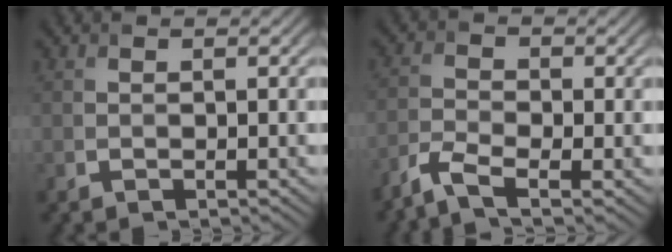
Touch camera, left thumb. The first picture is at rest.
{"total": 4.1, "force": [-3.0, 1.2, 2.5], "torque": [-0.069, -0.007, -0.071]}